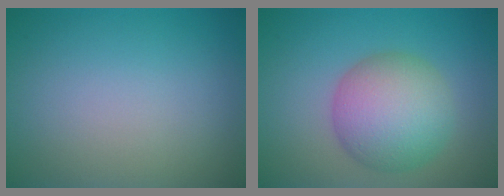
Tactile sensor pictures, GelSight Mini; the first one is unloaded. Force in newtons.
{"total": 7.0, "press": 7.0, "slide": 0.2}